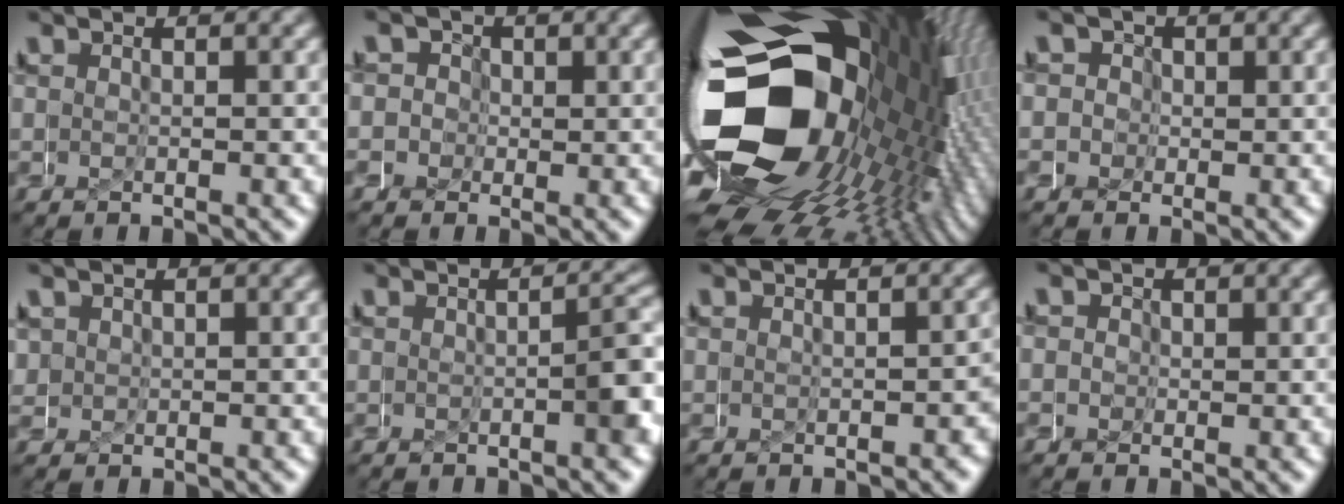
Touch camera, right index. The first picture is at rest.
{"total": 6.8, "force": [-1.4, 6.4, 1.7], "torque": [-0.076, -0.027, -0.037]}
{"total": 37.5, "force": [-1.6, 22.2, 30.2], "torque": [-0.431, -0.042, -0.019]}
{"total": 5.3, "force": [-1.4, 5.0, 1.2], "torque": [-0.056, -0.020, -0.034]}
{"total": 1.5, "force": [0.1, 1.3, 0.6], "torque": [-0.026, -0.003, 0.003]}
{"total": 2.6, "force": [-0.8, 0.9, 2.3], "torque": [-0.022, 0.008, -0.017]}
{"total": 0.6, "force": [-0.5, 0.2, 0.3], "torque": [0.000, 0.001, -0.007]}
{"total": 2.3, "force": [-0.7, 2.1, 0.6], "torque": [-0.030, -0.009, -0.017]}